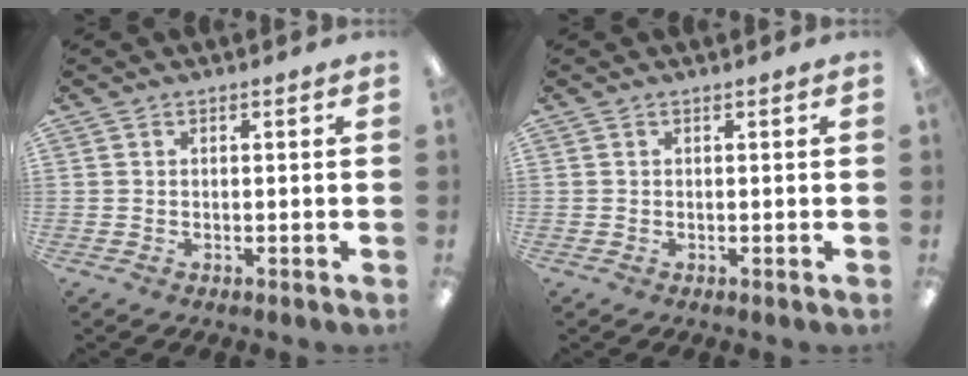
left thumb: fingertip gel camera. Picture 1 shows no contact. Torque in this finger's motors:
{"motor_torque": [0.02, 0.01, 0.14, -0.09, 0.00]}